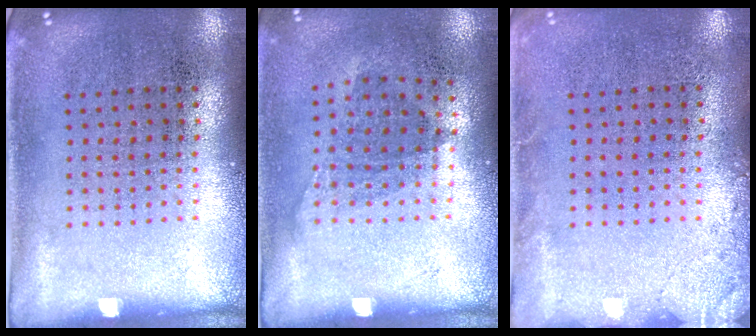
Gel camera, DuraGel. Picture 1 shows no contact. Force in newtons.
{"total": 1.1, "press": 0.8, "slide": 0.7}
{"total": 1.4, "press": 1.4, "slide": 0.3}